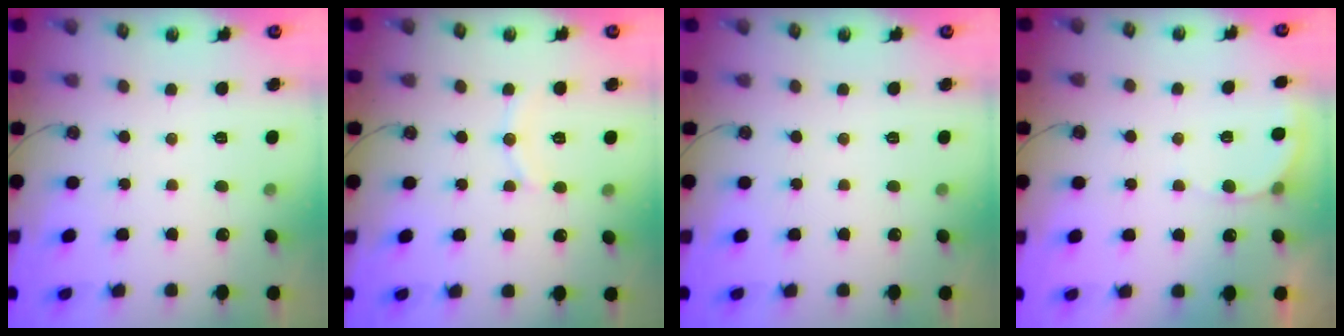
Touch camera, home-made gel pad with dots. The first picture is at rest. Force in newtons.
{"total": 6.3, "press": 6.3, "slide": 0.7}
{"total": 0.0}
{"total": 4.4, "press": 4.2, "slide": 1.2}